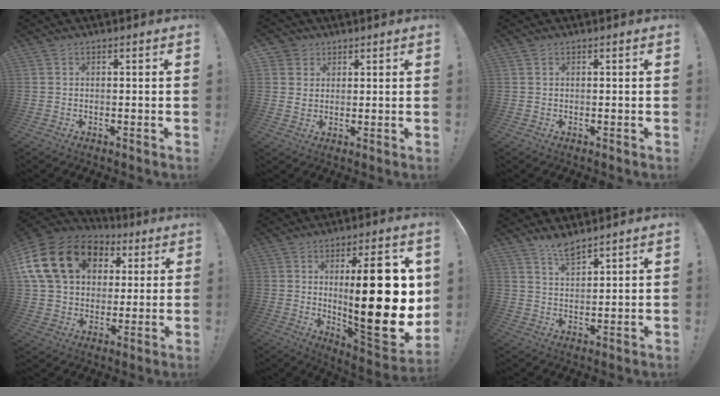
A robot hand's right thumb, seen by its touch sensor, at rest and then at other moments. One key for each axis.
{"total": 4.4, "fx": 2.2, "fy": 3.8, "fz": 0.5, "tx": -0.010, "ty": -0.009, "tz": 0.042}
{"total": 0.0}
{"total": 22.9, "fx": 7.6, "fy": 16.6, "fz": 13.8, "tx": -0.242, "ty": -0.015, "tz": 0.158}
{"total": 26.9, "fx": 2.9, "fy": 7.7, "fz": 25.6, "tx": -0.369, "ty": -0.035, "tz": 0.047}
{"total": 5.5, "fx": 4.9, "fy": 1.2, "fz": 2.3, "tx": -0.037, "ty": -0.033, "tz": 0.086}